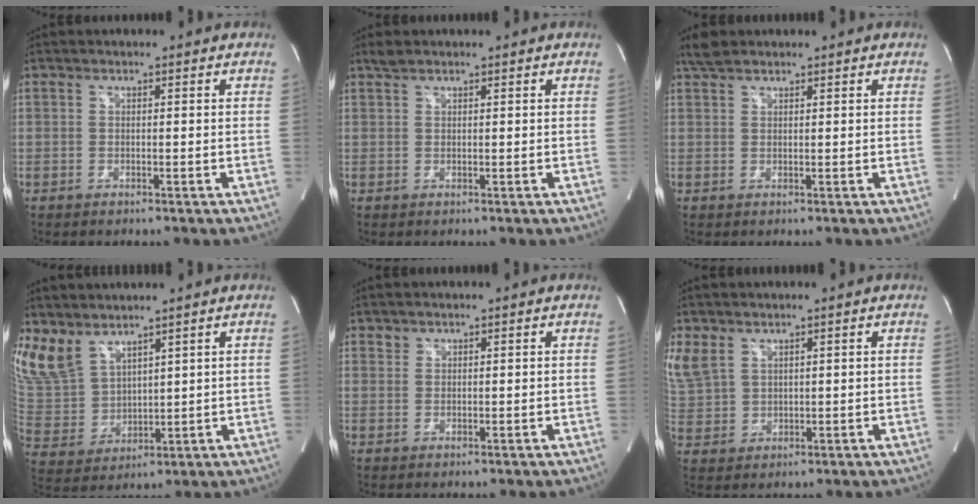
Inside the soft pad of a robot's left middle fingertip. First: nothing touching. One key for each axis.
{"total": 1.1, "fx": 1.0, "fy": 0.3, "fz": 0.4, "tx": -0.012, "ty": 0.010, "tz": 0.023}
{"total": 2.6, "fx": 2.2, "fy": 0.9, "fz": 0.9, "tx": -0.024, "ty": 0.014, "tz": 0.044}
{"total": 11.8, "fx": 9.4, "fy": 5.4, "fz": 4.8, "tx": -0.121, "ty": 0.001, "tz": 0.210}
{"total": 0.8, "fx": 0.7, "fy": 0.4, "fz": -0.1, "tx": 0.005, "ty": 0.000, "tz": 0.012}
{"total": 7.5, "fx": 4.6, "fy": 5.0, "fz": 3.1, "tx": -0.094, "ty": 0.011, "tz": 0.112}